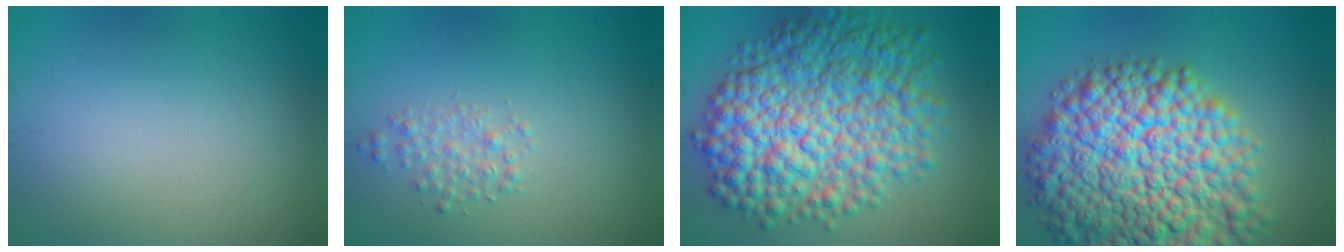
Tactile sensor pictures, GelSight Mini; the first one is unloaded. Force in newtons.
{"total": 1.6, "press": 1.6, "slide": 0.0}
{"total": 12.0, "press": 12.0, "slide": 0.1}
{"total": 15.0, "press": 15.0, "slide": 0.7}